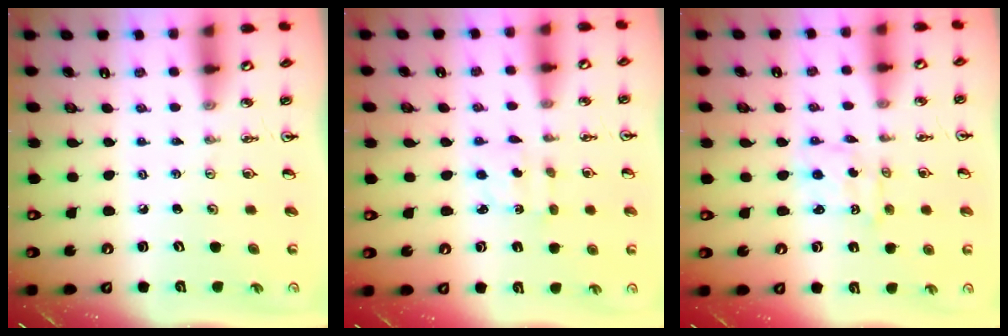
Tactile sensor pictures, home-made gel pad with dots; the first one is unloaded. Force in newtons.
{"total": 2.1, "press": 2.0, "slide": 0.6}
{"total": 1.2, "press": 1.2, "slide": 0.1}